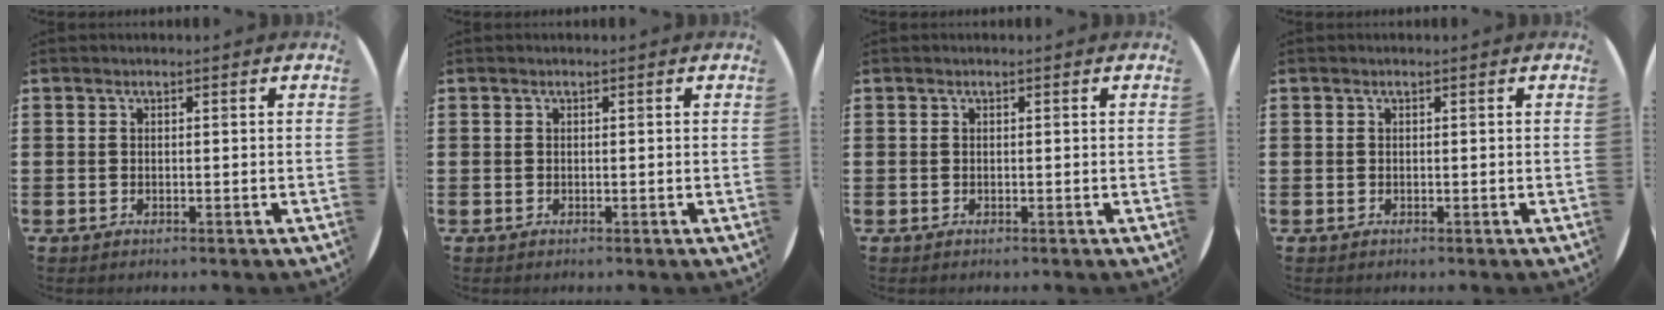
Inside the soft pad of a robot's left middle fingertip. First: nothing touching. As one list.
[{"total": 0.0}, {"total": 0.0}, {"total": 0.0}]